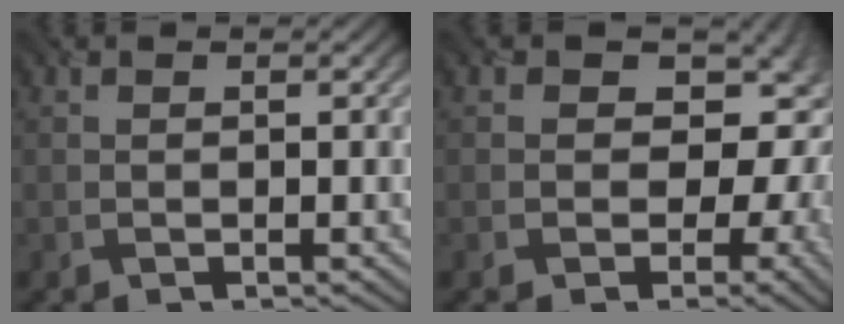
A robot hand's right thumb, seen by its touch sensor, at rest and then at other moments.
{"total": 9.0, "force": [-1.3, 7.4, 4.9], "torque": [-0.039, 0.002, -0.022]}